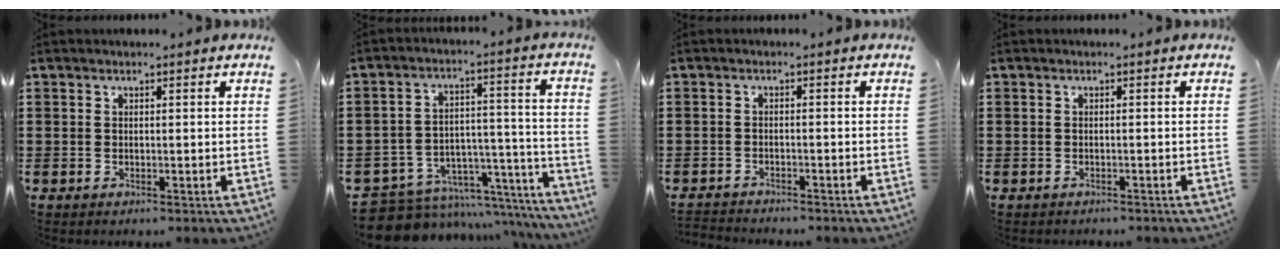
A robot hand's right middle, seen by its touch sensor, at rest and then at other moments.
{"total": 6.5, "force": [-5.6, 3.1, 0.8], "torque": [-0.022, 0.000, -0.105]}
{"total": 1.8, "force": [-1.8, 0.1, -0.1], "torque": [-0.004, 0.000, -0.040]}
{"total": 0.7, "force": [-0.6, 0.3, -0.1], "torque": [0.002, 0.002, -0.015]}